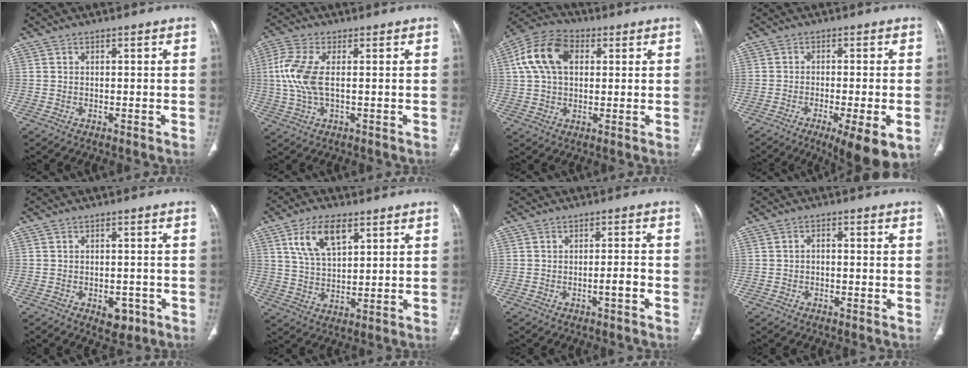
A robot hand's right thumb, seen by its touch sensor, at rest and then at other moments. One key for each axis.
{"total": 8.3, "fx": 0.5, "fy": 3.6, "fz": 7.5, "tx": -0.201, "ty": 0.005, "tz": 0.011}
{"total": 12.5, "fx": 3.2, "fy": 8.2, "fz": 8.9, "tx": -0.168, "ty": 0.023, "tz": 0.052}
{"total": 11.4, "fx": -5.3, "fy": 2.5, "fz": 9.8, "tx": -0.130, "ty": -0.010, "tz": -0.076}
{"total": 4.3, "fx": -1.9, "fy": 2.7, "fz": 2.8, "tx": -0.020, "ty": 0.006, "tz": -0.019}
{"total": 9.9, "fx": 4.8, "fy": 4.8, "fz": 7.2, "tx": -0.126, "ty": -0.015, "tz": 0.095}
{"total": 2.5, "fx": -1.2, "fy": 0.4, "fz": 2.2, "tx": -0.037, "ty": 0.010, "tz": -0.020}
{"total": 1.3, "fx": -0.4, "fy": 0.9, "fz": 0.9, "tx": -0.013, "ty": 0.008, "tz": -0.010}